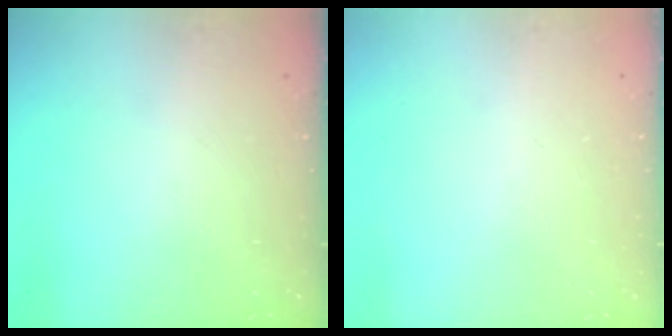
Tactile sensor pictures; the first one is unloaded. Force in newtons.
{"total": 0.0}